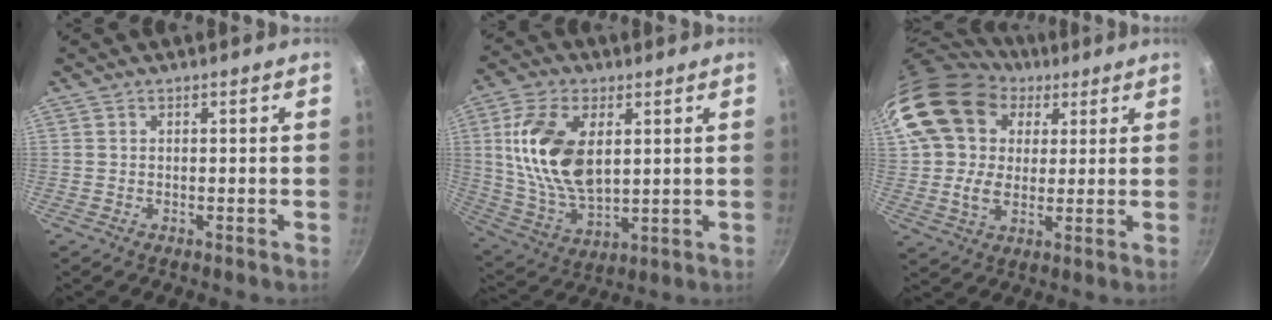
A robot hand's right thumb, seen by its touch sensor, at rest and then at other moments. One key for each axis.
{"total": 16.8, "fx": 3.6, "fy": 9.6, "fz": 13.3, "tx": -0.242, "ty": -0.015, "tz": 0.078}
{"total": 20.1, "fx": 8.0, "fy": 14.6, "fz": 11.3, "tx": -0.215, "ty": 0.003, "tz": 0.138}